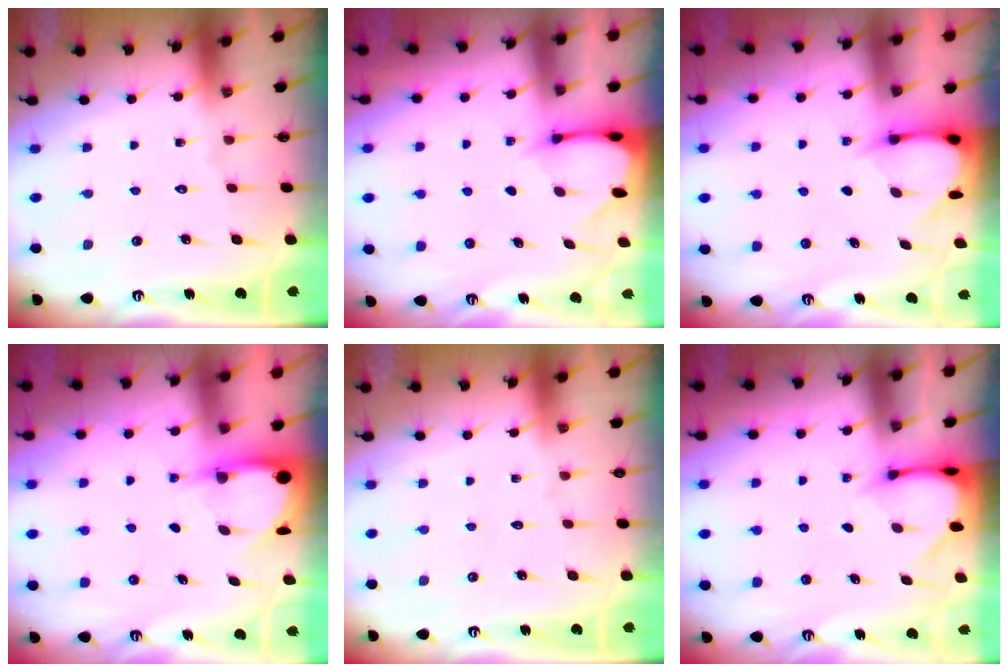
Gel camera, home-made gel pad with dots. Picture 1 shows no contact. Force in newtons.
{"total": 2.3, "press": 2.3, "slide": 0.3}
{"total": 3.9, "press": 3.8, "slide": 0.3}
{"total": 3.9, "press": 3.9, "slide": 0.4}
{"total": 0.0}
{"total": 3.0, "press": 3.0, "slide": 0.3}